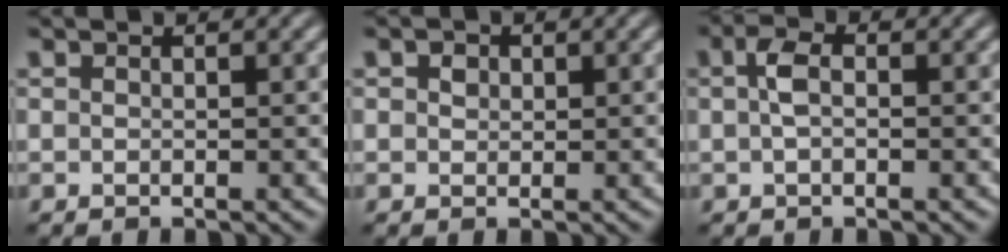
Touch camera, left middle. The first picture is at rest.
{"total": 1.1, "force": [0.4, 0.9, 0.5], "torque": [-0.008, 0.001, 0.004]}
{"total": 2.1, "force": [0.1, 1.1, 1.7], "torque": [-0.038, 0.005, -0.003]}